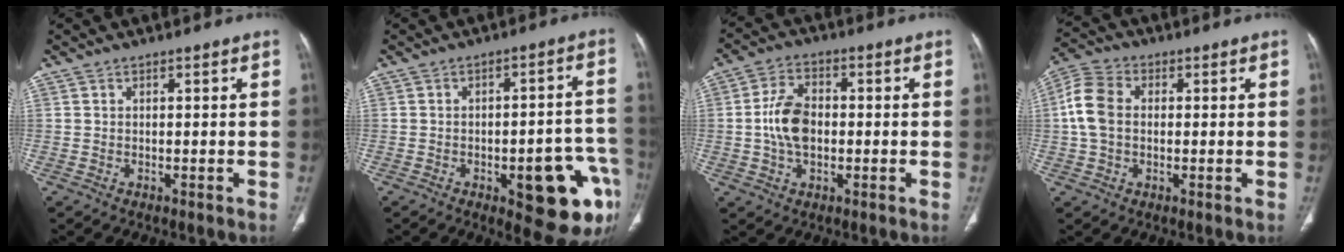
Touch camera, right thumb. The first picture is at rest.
{"total": 15.8, "force": [-6.2, 5.4, 13.4], "torque": [-0.106, 0.033, -0.061]}
{"total": 8.6, "force": [-0.5, 5.5, 6.6], "torque": [-0.116, 0.013, -0.013]}
{"total": 8.3, "force": [0.4, 5.9, 5.8], "torque": [-0.123, 0.021, 0.002]}